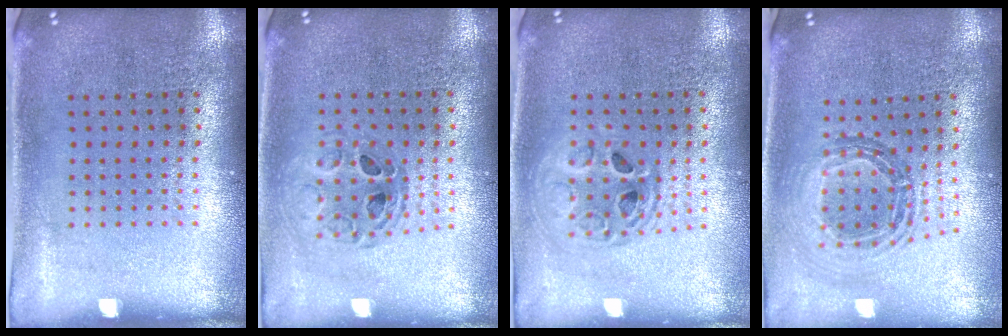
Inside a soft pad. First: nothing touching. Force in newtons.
{"total": 0.8, "press": 0.8, "slide": 0.0}
{"total": 1.4, "press": 1.2, "slide": 0.6}
{"total": 0.9, "press": 0.9, "slide": 0.2}